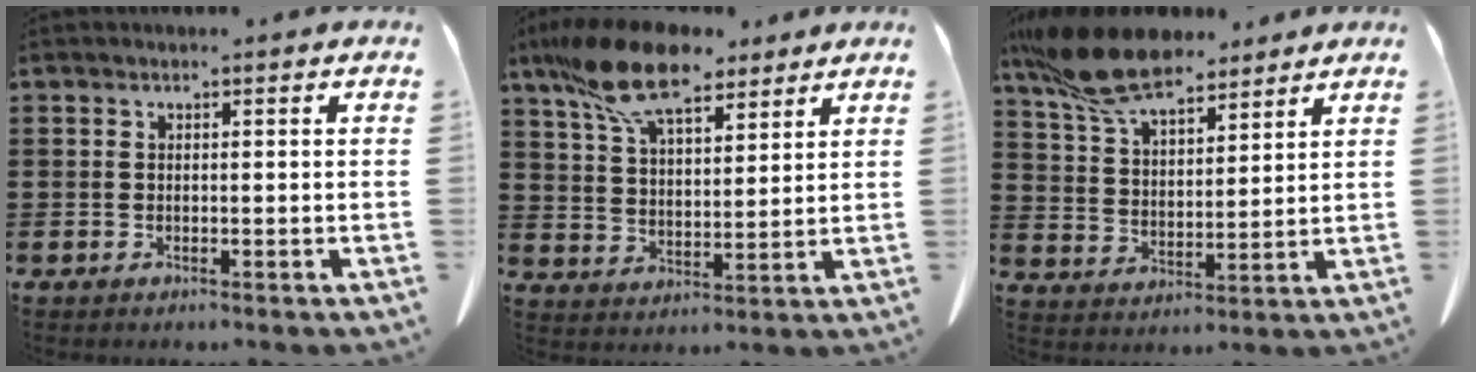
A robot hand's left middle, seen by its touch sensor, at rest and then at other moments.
{"total": 12.8, "force": [9.6, 4.3, 7.3], "torque": [-0.170, -0.015, 0.181]}
{"total": 12.4, "force": [10.0, 3.7, 6.4], "torque": [-0.155, -0.023, 0.188]}